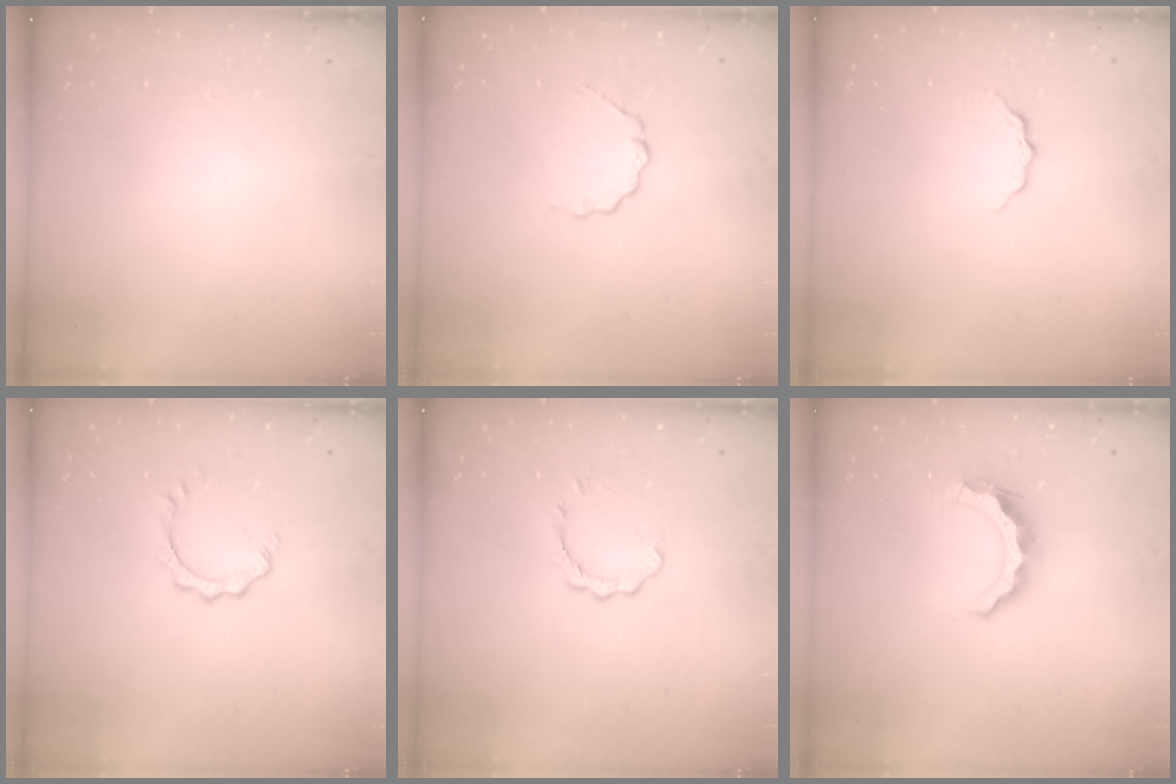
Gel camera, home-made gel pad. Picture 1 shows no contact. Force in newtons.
{"total": 4.3, "press": 4.3, "slide": 0.4}
{"total": 5.1, "press": 5.1, "slide": 0.5}
{"total": 3.3, "press": 3.3, "slide": 0.3}
{"total": 2.9, "press": 2.9, "slide": 0.4}
{"total": 7.7, "press": 7.7, "slide": 0.4}